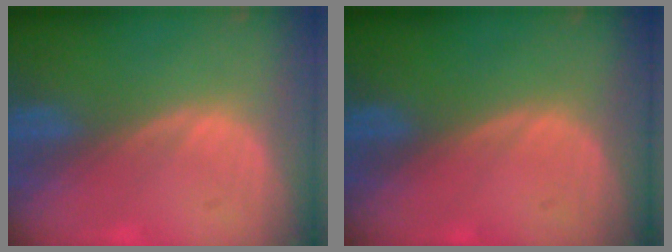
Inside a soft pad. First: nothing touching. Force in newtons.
{"total": 0.0}